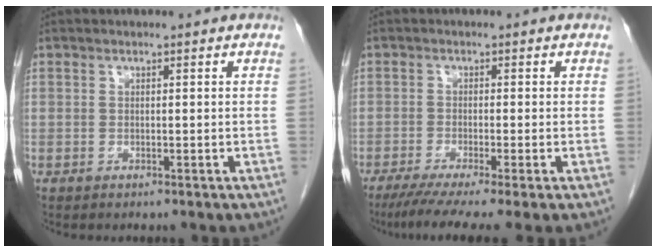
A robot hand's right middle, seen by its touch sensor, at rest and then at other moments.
{"total": 8.9, "force": [-6.6, -0.4, 5.9], "torque": [-0.085, -0.025, -0.104]}